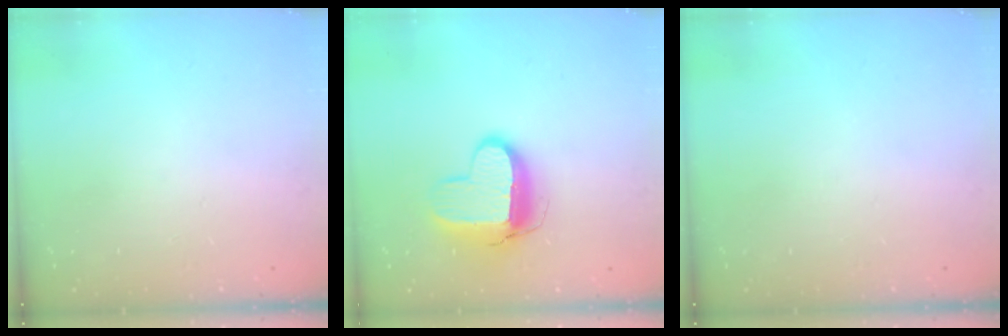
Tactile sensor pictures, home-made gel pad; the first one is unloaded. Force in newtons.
{"total": 12.0, "press": 12.0, "slide": 0.7}
{"total": 0.0}